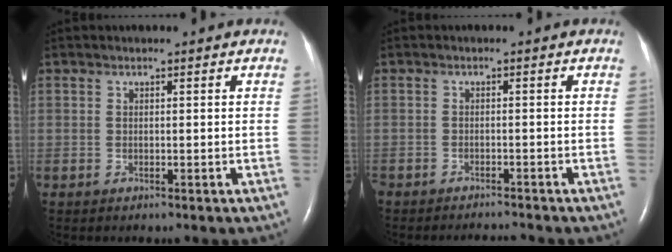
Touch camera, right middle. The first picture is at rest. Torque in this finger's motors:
{"motor_torque": [-0.41, -0.15, -0.10, 0.00]}